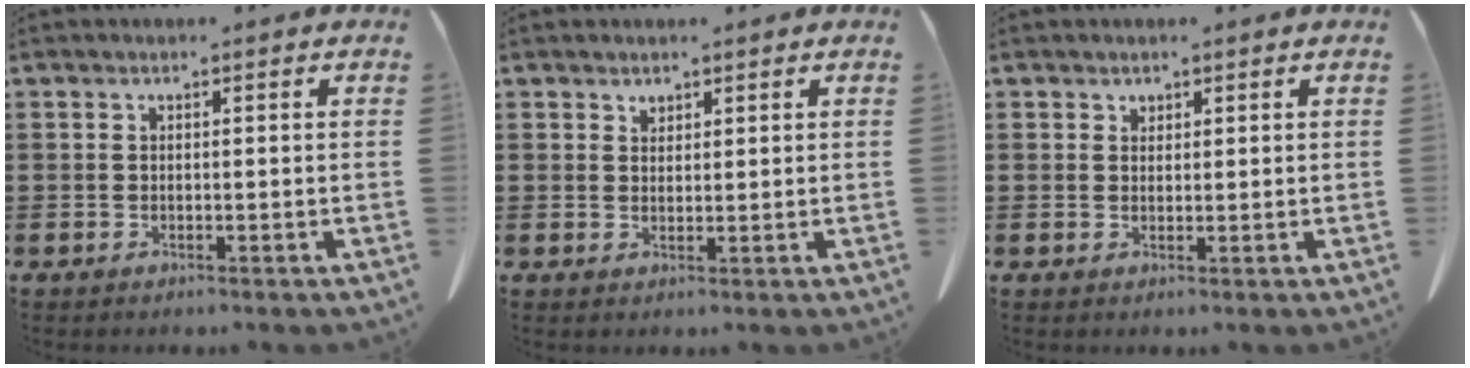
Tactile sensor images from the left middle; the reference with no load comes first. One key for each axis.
{"total": 1.8, "fx": 1.6, "fy": 0.9, "fz": -0.1, "tx": 0.007, "ty": -0.001, "tz": 0.031}
{"total": 1.3, "fx": 1.1, "fy": 0.7, "fz": -0.1, "tx": -0.002, "ty": 0.001, "tz": 0.021}